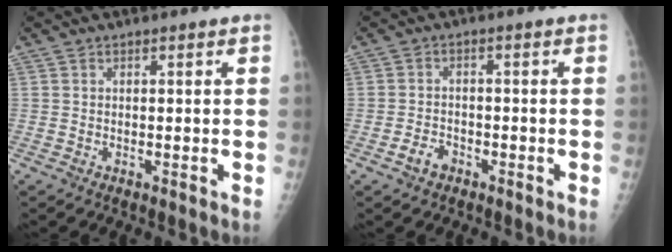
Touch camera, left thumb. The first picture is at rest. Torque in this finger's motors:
{"motor_torque": [-0.16, 0.18, 0.01, 0.02, 0.00]}